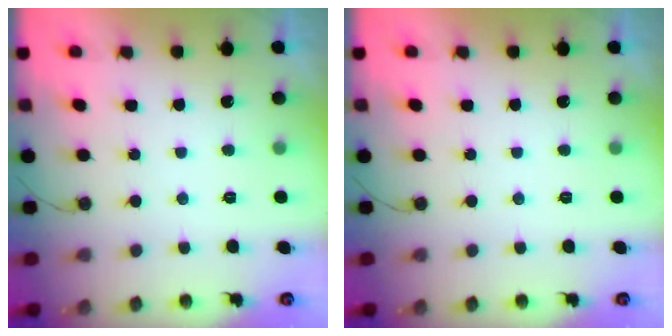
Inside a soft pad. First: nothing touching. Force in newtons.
{"total": 0.0}